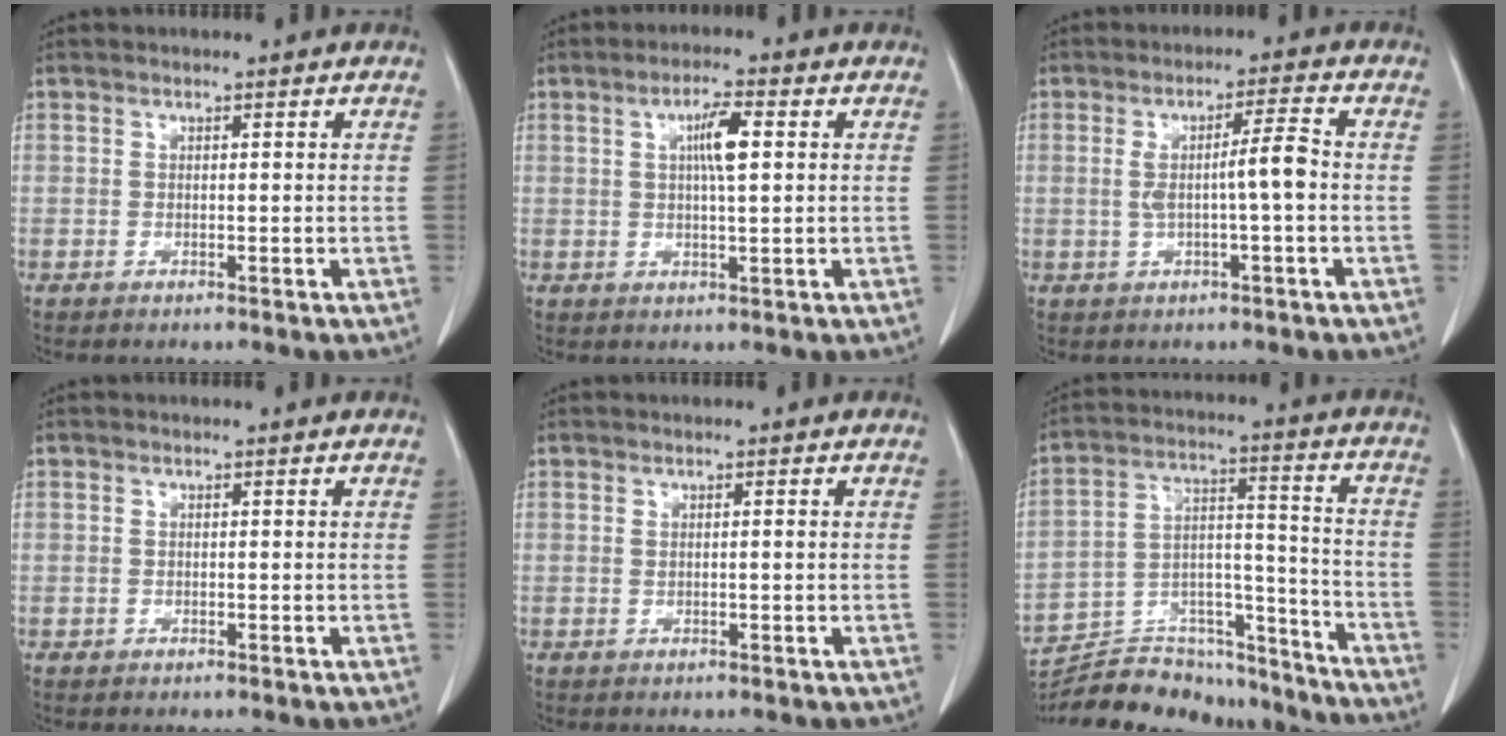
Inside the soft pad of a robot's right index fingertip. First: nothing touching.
{"total": 5.0, "force": [1.2, 0.6, 4.8], "torque": [-0.085, 0.003, 0.020]}
{"total": 5.4, "force": [-0.3, 0.0, 5.4], "torque": [-0.095, 0.011, -0.002]}
{"total": 0.0}
{"total": 0.5, "force": [0.1, 0.0, 0.5], "torque": [-0.015, 0.000, 0.003]}
{"total": 21.2, "force": [-20.0, 5.6, 4.5], "torque": [-0.104, 0.039, -0.300]}